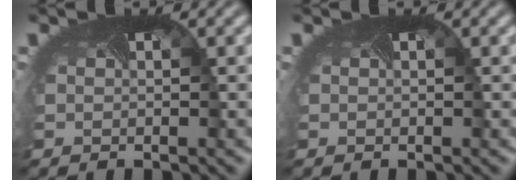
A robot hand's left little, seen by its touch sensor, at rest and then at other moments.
{"total": 0.0}